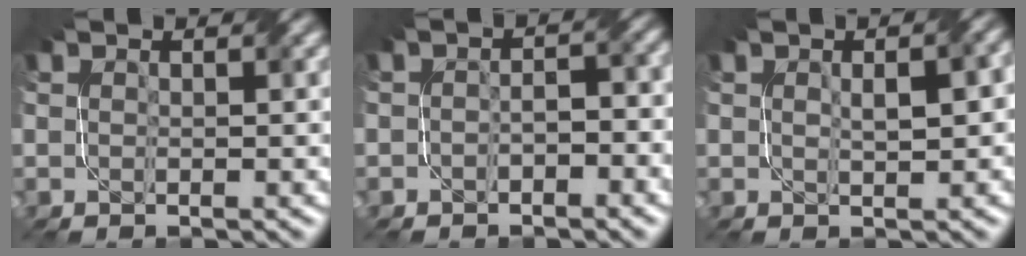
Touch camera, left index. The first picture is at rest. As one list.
[{"total": 2.5, "force": [-1.1, 1.3, 1.8], "torque": [-0.030, 0.003, -0.019]}, {"total": 3.1, "force": [0.4, 1.1, 2.9], "torque": [-0.049, 0.007, 0.009]}]